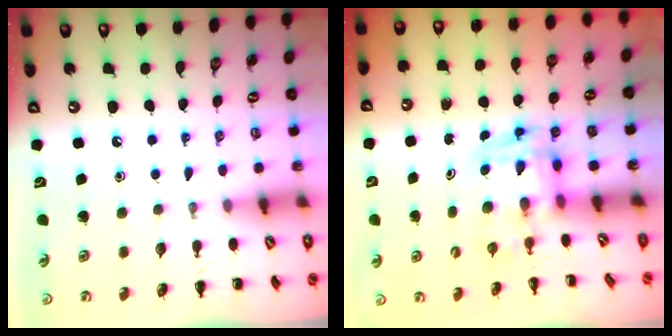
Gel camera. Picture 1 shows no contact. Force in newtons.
{"total": 3.4, "press": 3.3, "slide": 0.6}